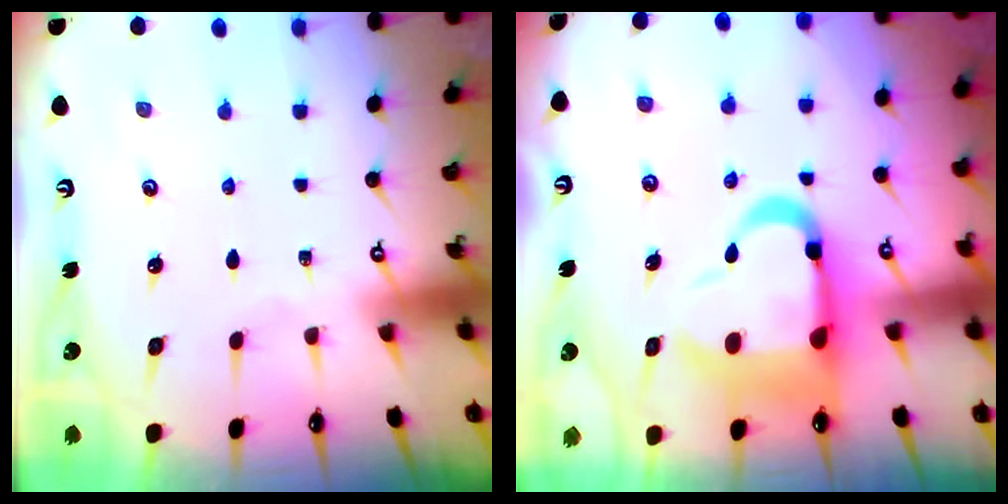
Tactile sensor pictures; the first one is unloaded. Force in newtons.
{"total": 17.8, "press": 17.7, "slide": 2.0}